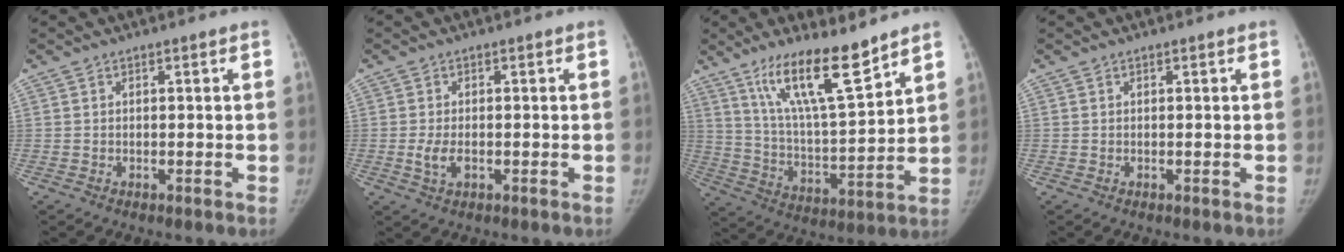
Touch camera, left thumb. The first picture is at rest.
{"total": 3.2, "force": [-0.7, 1.7, 2.6], "torque": [-0.057, -0.004, -0.013]}
{"total": 15.6, "force": [10.9, 2.9, 10.8], "torque": [-0.175, -0.070, 0.206]}
{"total": 0.0}